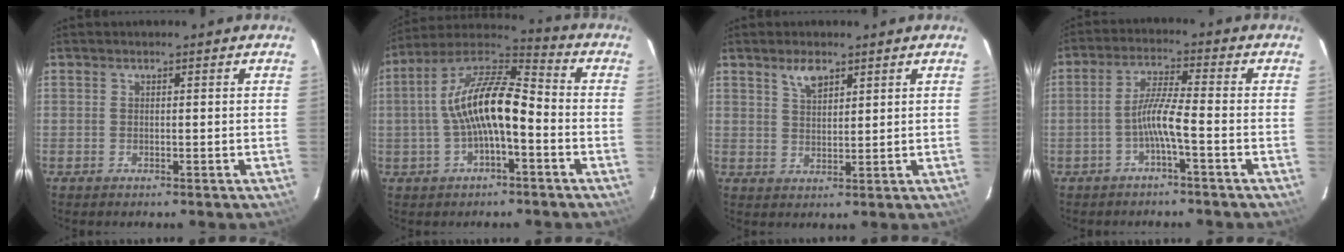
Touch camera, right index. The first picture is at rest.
{"total": 14.0, "force": [-2.3, 4.8, 13.0], "torque": [-0.244, 0.021, -0.045]}
{"total": 3.9, "force": [2.7, 1.7, 2.3], "torque": [-0.040, 0.004, 0.050]}
{"total": 5.2, "force": [-2.4, -0.3, 4.7], "torque": [-0.102, 0.010, -0.045]}